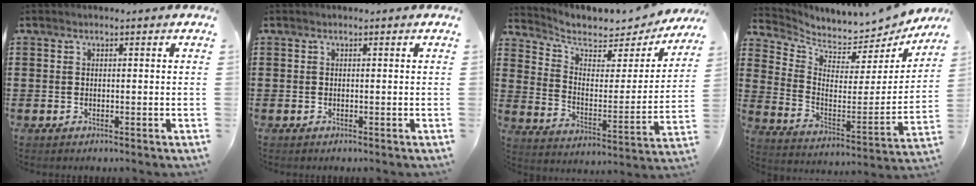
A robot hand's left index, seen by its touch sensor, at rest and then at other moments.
{"total": 0.0}
{"total": 5.4, "force": [4.5, 2.2, 2.0], "torque": [-0.059, -0.034, 0.073]}
{"total": 5.0, "force": [4.9, 0.8, 0.5], "torque": [-0.045, -0.057, 0.084]}